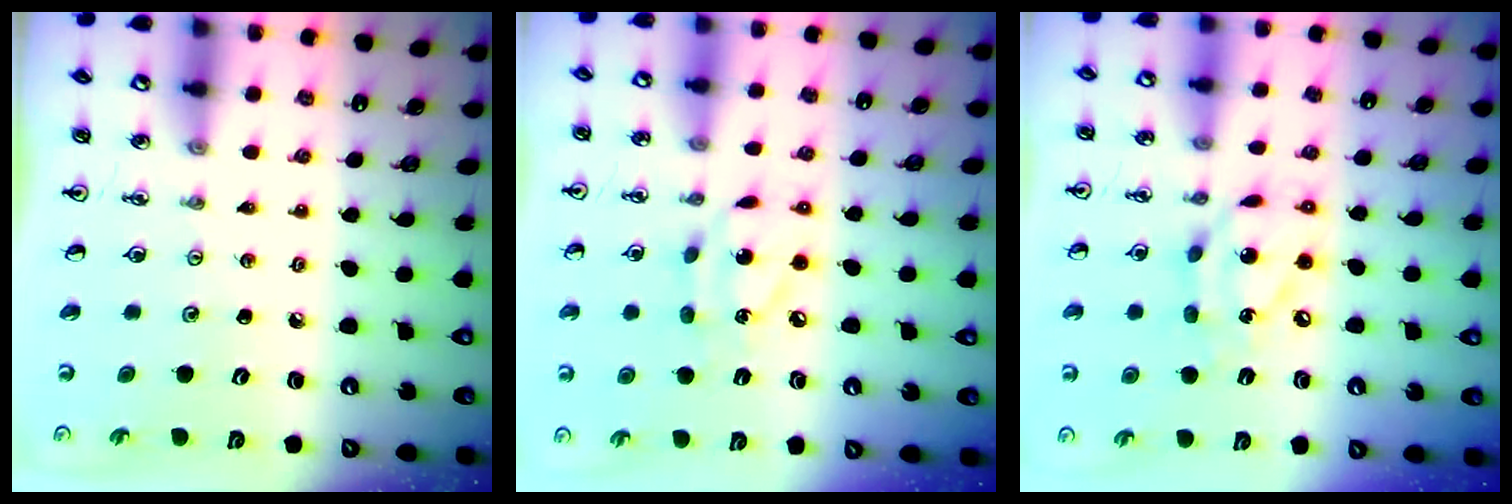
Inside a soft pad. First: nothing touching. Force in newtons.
{"total": 9.3, "press": 9.3, "slide": 0.5}
{"total": 13.4, "press": 13.4, "slide": 1.3}